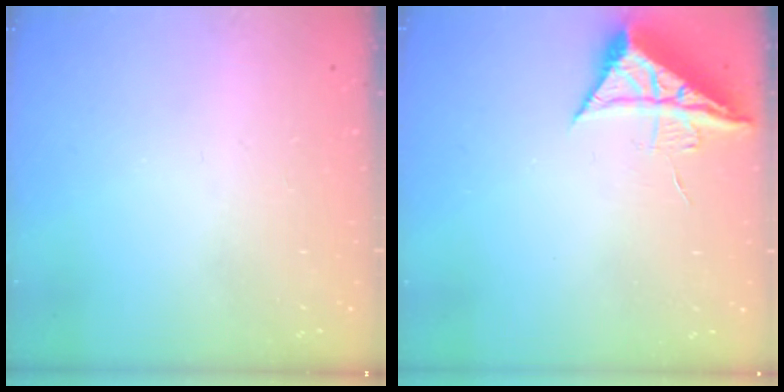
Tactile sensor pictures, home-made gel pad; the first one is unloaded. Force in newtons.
{"total": 7.7, "press": 7.7, "slide": 0.4}